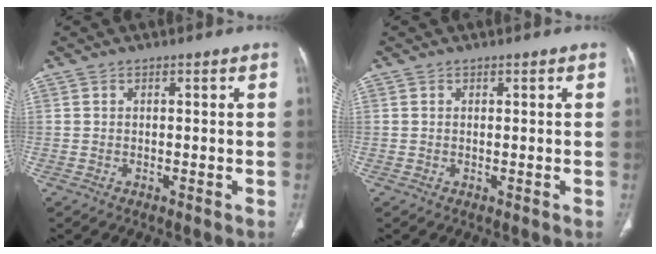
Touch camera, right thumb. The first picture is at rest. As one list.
[{"total": 0.0}]